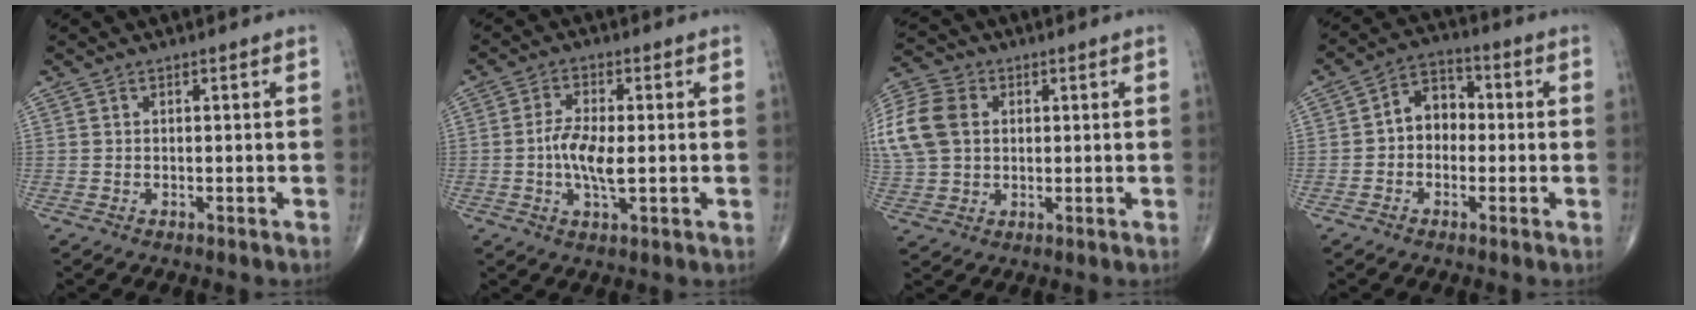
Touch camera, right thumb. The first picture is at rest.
{"total": 6.6, "force": [-0.6, 2.2, 6.2], "torque": [-0.130, -0.004, -0.016]}
{"total": 20.2, "force": [4.4, 15.6, 12.0], "torque": [-0.315, 0.047, 0.094]}
{"total": 7.0, "force": [-0.4, 5.4, 4.4], "torque": [-0.044, 0.028, -0.020]}